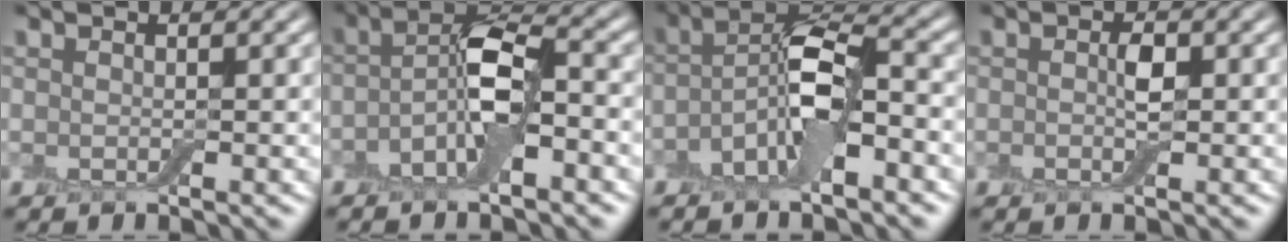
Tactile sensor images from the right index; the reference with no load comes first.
{"total": 6.0, "force": [-1.9, 2.2, 5.2], "torque": [-0.094, 0.010, -0.045]}
{"total": 6.5, "force": [-2.5, 2.2, 5.6], "torque": [-0.103, 0.010, -0.056]}
{"total": 1.4, "force": [0.0, 0.5, 1.4], "torque": [-0.024, 0.001, -0.001]}